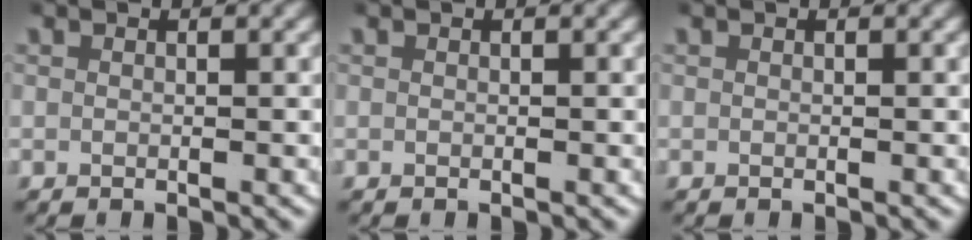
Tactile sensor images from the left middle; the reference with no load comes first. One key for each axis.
{"total": 0.0}
{"total": 0.0}